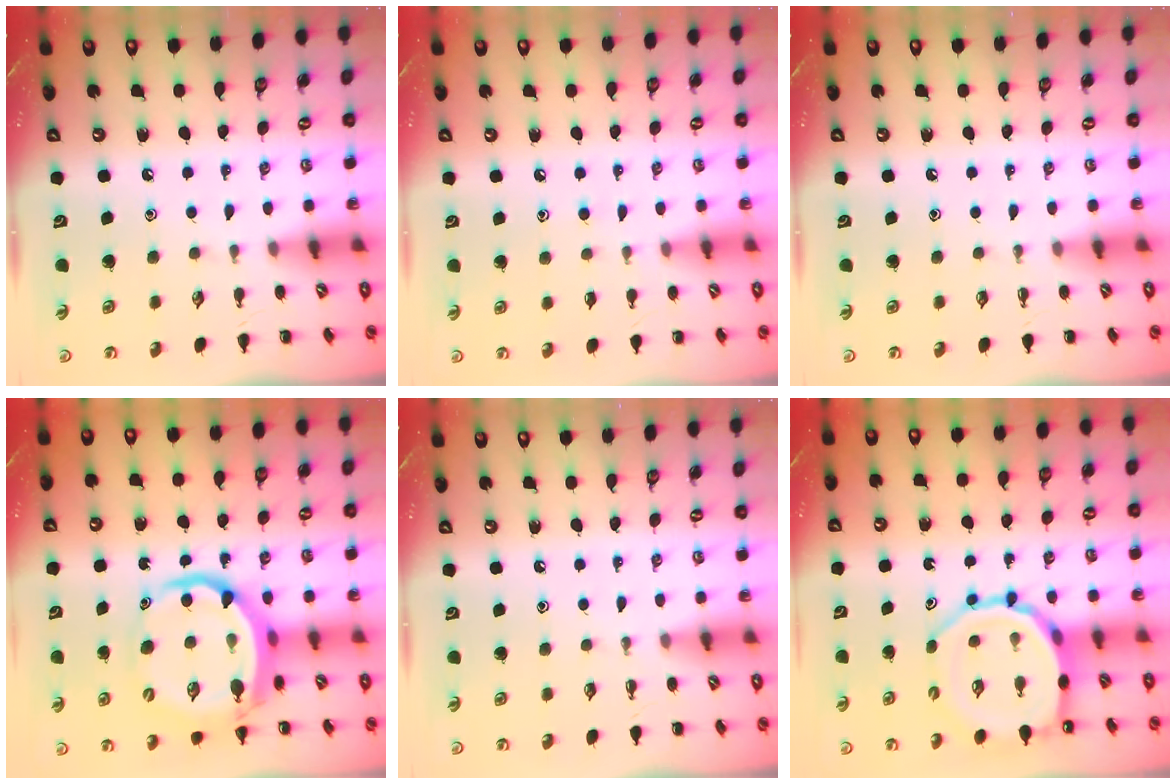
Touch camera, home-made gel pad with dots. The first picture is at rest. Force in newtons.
{"total": 5.7, "press": 5.3, "slide": 2.1}
{"total": 0.0}
{"total": 11.9, "press": 11.4, "slide": 3.4}
{"total": 0.0}
{"total": 11.3, "press": 10.8, "slide": 3.0}